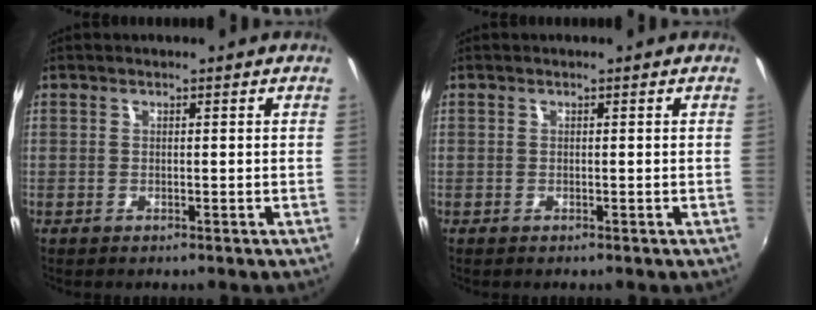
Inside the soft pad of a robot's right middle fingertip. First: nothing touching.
{"total": 0.0}